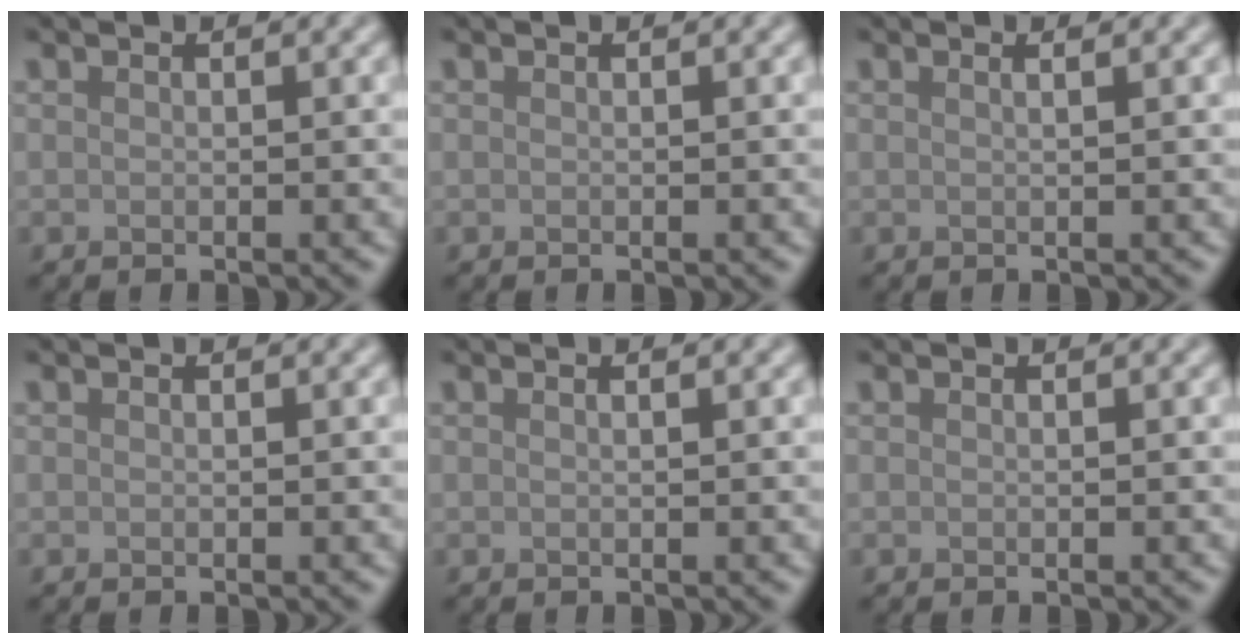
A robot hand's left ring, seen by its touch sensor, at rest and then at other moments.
{"total": 0.0}
{"total": 1.5, "force": [0.7, 0.7, 1.1], "torque": [-0.002, -0.002, -0.007]}
{"total": 0.0}
{"total": 0.7, "force": [0.3, 0.2, 0.5], "torque": [-0.007, 0.000, -0.002]}
{"total": 0.0}